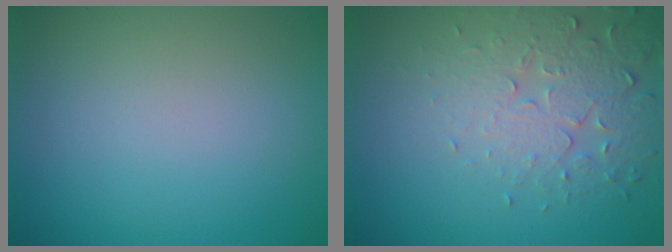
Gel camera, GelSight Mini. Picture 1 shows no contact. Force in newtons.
{"total": 4.1, "press": 3.9, "slide": 1.2}